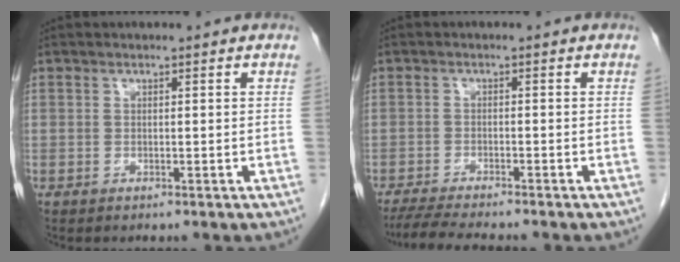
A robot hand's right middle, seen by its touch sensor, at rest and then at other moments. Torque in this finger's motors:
{"motor_torque": [0.32, -0.22, 0.09, 0.02]}